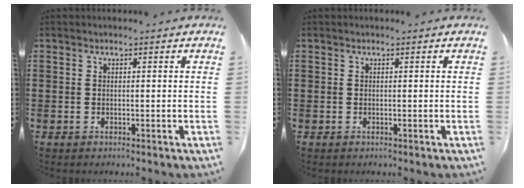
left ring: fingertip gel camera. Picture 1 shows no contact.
{"total": 0.0}